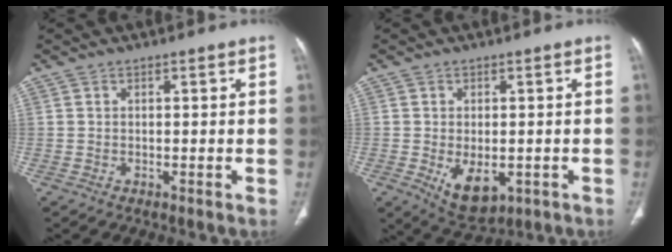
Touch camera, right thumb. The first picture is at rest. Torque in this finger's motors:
{"motor_torque": [-0.26, 0.41, -0.06, 0.02, 0.14]}